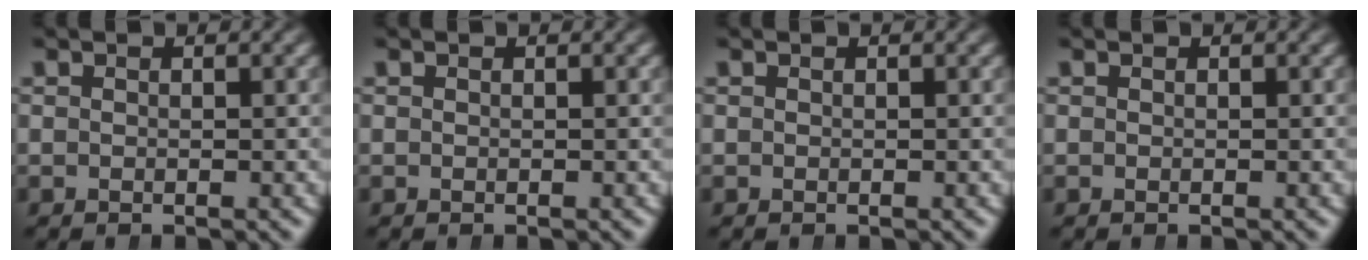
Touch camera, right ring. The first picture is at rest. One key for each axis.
{"total": 0.0}
{"total": 0.0}
{"total": 0.0}